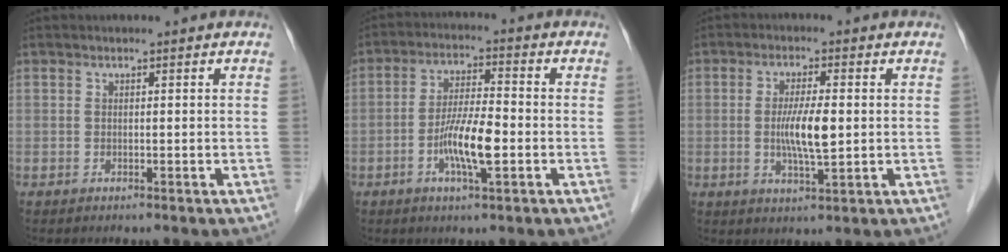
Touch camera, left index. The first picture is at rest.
{"total": 7.8, "force": [-2.7, 1.2, 7.3], "torque": [-0.142, -0.008, -0.054]}
{"total": 6.2, "force": [-0.5, 0.9, 6.2], "torque": [-0.120, -0.012, -0.011]}